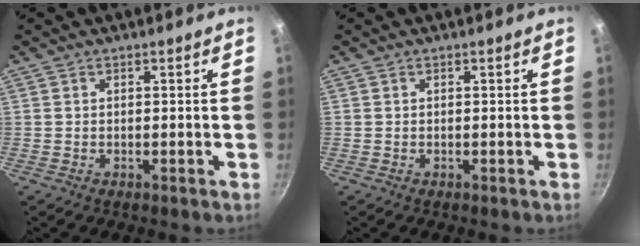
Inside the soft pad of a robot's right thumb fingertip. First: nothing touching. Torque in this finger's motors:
{"motor_torque": [0.00, 0.00, 0.01, 0.01, 0.00]}